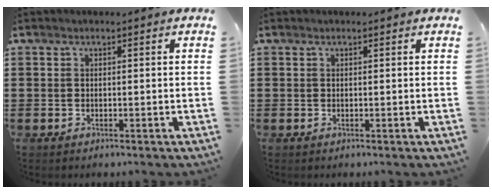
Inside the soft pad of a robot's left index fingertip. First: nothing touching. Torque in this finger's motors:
{"motor_torque": [-0.19, 0.41, -0.05, 0.01]}